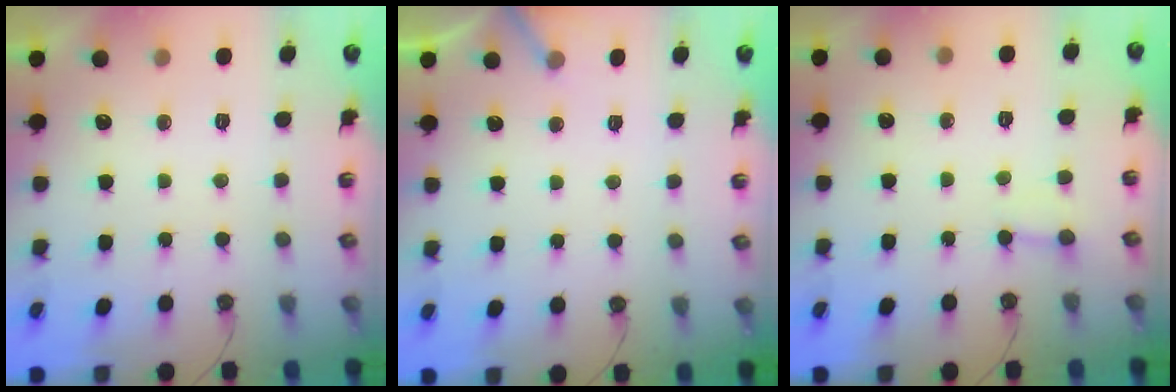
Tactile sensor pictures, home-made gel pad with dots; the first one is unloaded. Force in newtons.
{"total": 3.6, "press": 3.5, "slide": 0.3}
{"total": 2.1, "press": 2.1, "slide": 0.1}